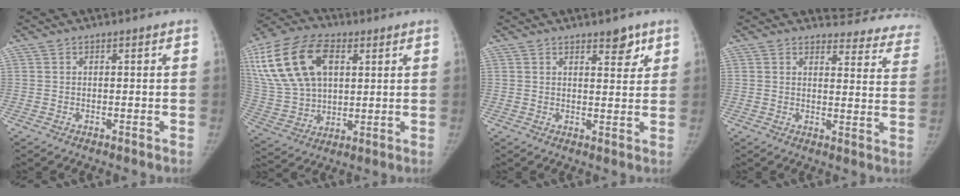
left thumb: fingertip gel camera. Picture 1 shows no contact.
{"total": 21.4, "force": [7.7, 13.3, 14.9], "torque": [-0.289, 0.001, 0.147]}
{"total": 4.2, "force": [2.8, 1.8, 2.5], "torque": [-0.011, -0.017, 0.038]}
{"total": 18.3, "force": [17.4, 5.4, 2.0], "torque": [0.029, -0.137, 0.167]}